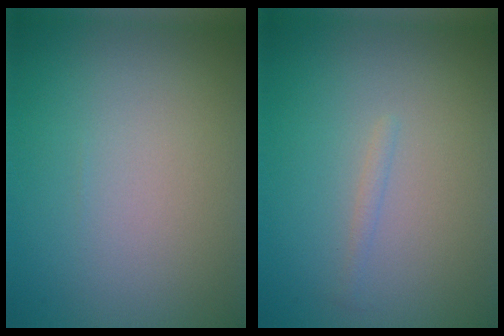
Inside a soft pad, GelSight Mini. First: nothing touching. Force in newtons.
{"total": 0.6, "press": 0.6, "slide": 0.0}